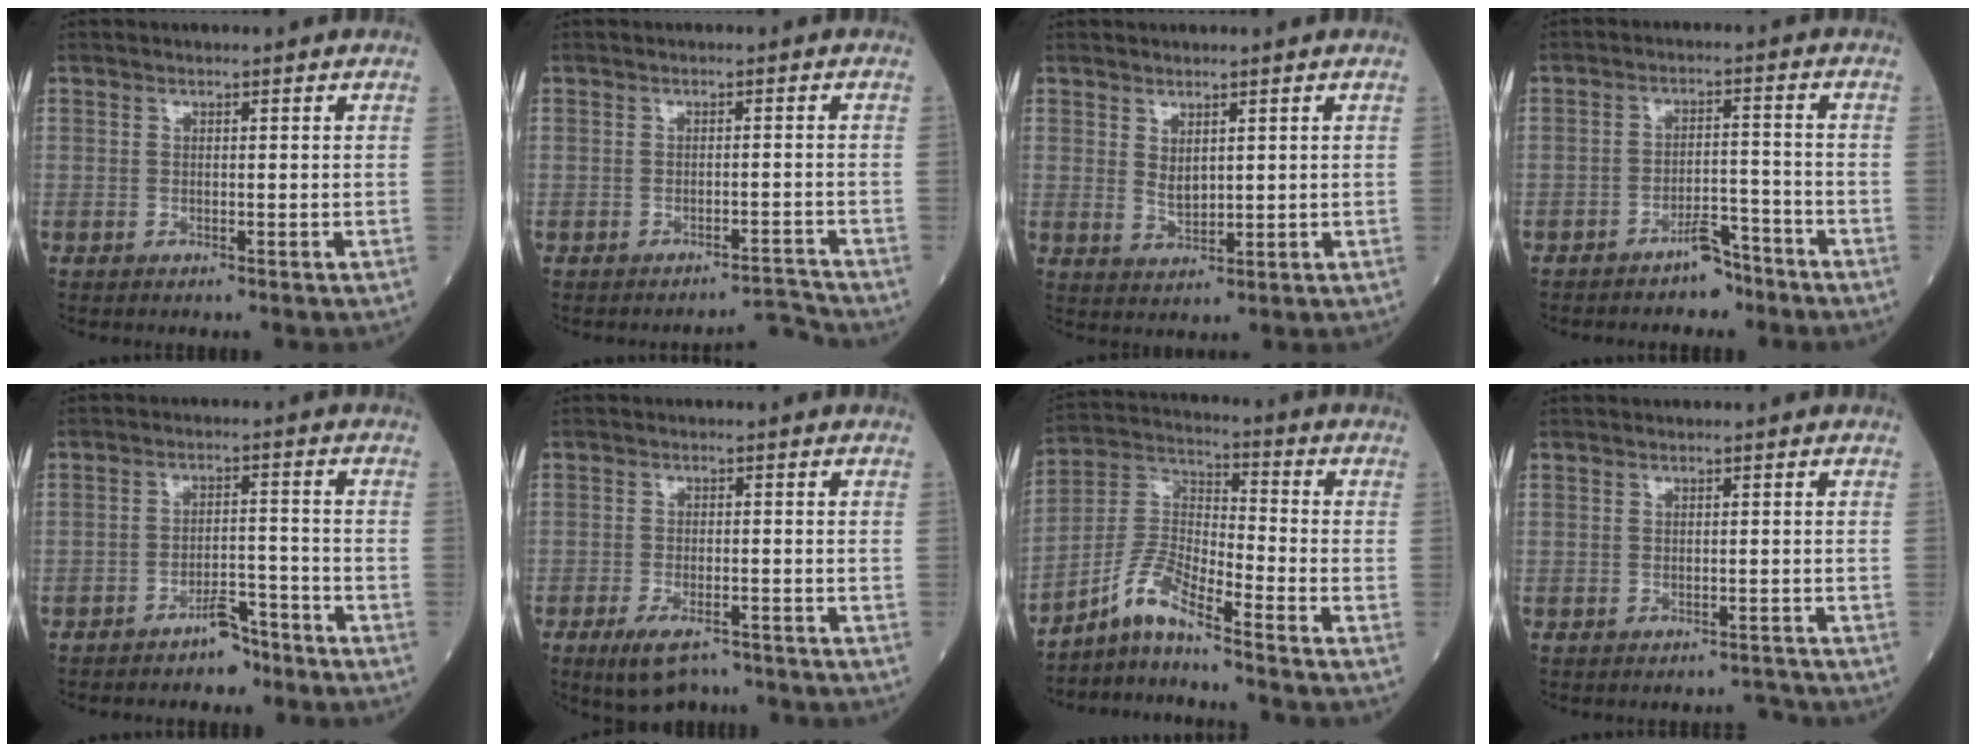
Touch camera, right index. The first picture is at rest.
{"total": 2.9, "force": [-2.6, -0.9, -0.6], "torque": [0.016, 0.004, -0.035]}
{"total": 2.6, "force": [1.1, 1.3, 2.0], "torque": [-0.038, -0.006, 0.027]}
{"total": 4.7, "force": [-3.9, 1.8, 1.9], "torque": [-0.030, 0.007, -0.058]}
{"total": 4.5, "force": [-3.7, 1.8, 1.9], "torque": [-0.030, 0.007, -0.056]}
{"total": 6.1, "force": [-4.4, 2.3, 3.6], "torque": [-0.069, -0.007, -0.070]}
{"total": 7.5, "force": [-6.2, 0.2, 4.3], "torque": [-0.097, 0.010, -0.122]}
{"total": 0.9, "force": [-0.9, 0.1, -0.1], "torque": [0.008, -0.003, -0.009]}